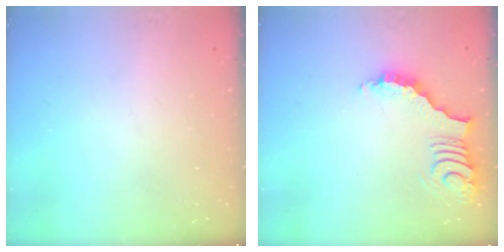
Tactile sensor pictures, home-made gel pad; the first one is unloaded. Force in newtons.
{"total": 3.8, "press": 3.8, "slide": 0.6}